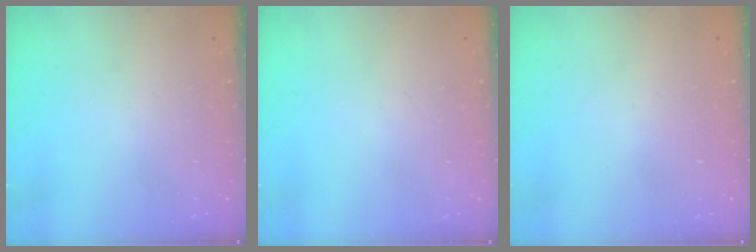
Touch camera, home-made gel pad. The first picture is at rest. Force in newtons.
{"total": 0.0}
{"total": 0.7, "press": 0.7, "slide": 0.3}